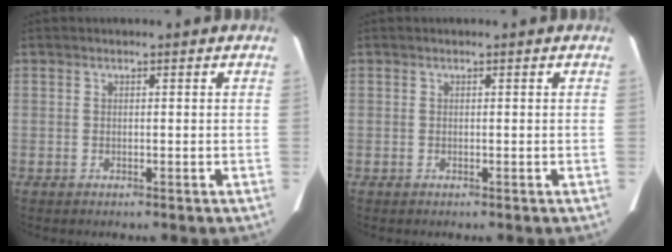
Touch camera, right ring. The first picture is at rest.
{"total": 0.0}